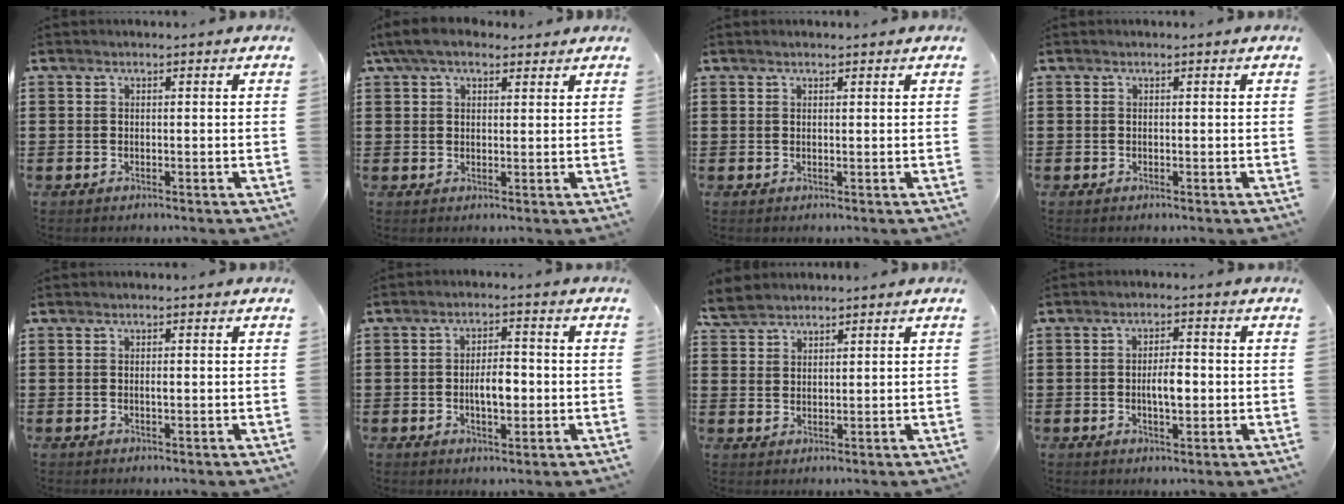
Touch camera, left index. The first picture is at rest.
{"total": 5.3, "force": [3.8, 2.2, 3.0], "torque": [-0.071, 0.006, 0.070]}
{"total": 0.7, "force": [0.6, 0.1, 0.4], "torque": [-0.008, 0.001, 0.011]}
{"total": 0.0}
{"total": 0.8, "force": [0.0, 0.2, 0.8], "torque": [-0.016, -0.002, 0.000]}
{"total": 4.4, "force": [-0.7, 2.0, 3.9], "torque": [-0.064, 0.003, -0.018]}
{"total": 3.6, "force": [3.1, 1.6, 0.7], "torque": [-0.027, 0.002, 0.061]}
{"total": 4.1, "force": [-0.4, 1.5, 3.7], "torque": [-0.061, 0.002, -0.012]}